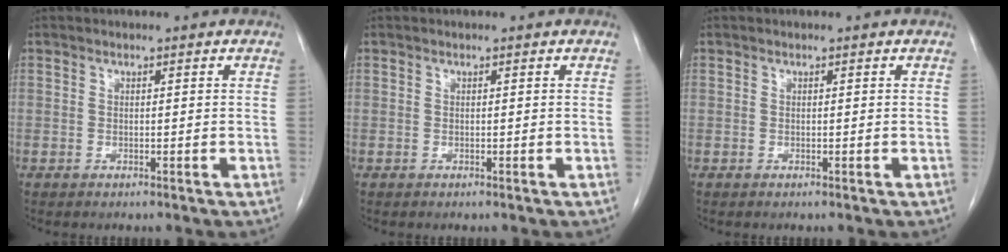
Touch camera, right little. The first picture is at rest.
{"total": 0.0}
{"total": 0.0}